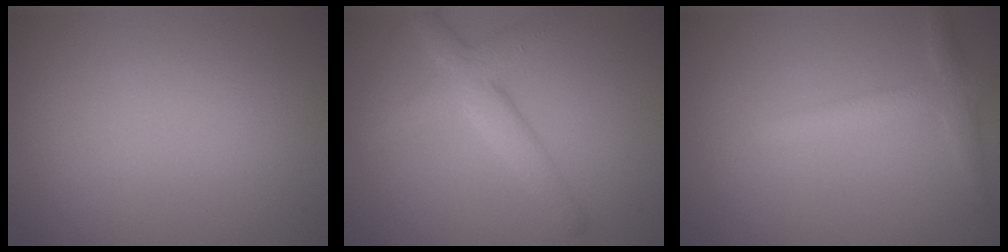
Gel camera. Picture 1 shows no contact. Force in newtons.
{"total": 3.7, "press": 3.7, "slide": 0.1}
{"total": 2.4, "press": 2.4, "slide": 0.1}